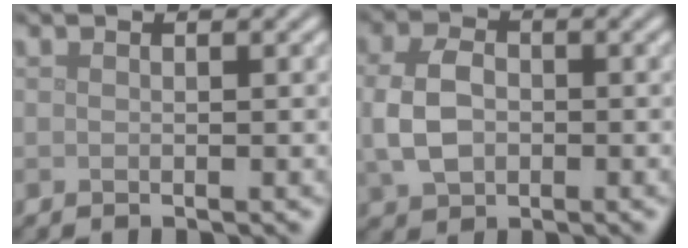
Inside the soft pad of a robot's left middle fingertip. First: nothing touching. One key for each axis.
{"total": 4.6, "fx": -0.3, "fy": 3.3, "fz": 3.2, "tx": -0.075, "ty": -0.001, "tz": -0.007}